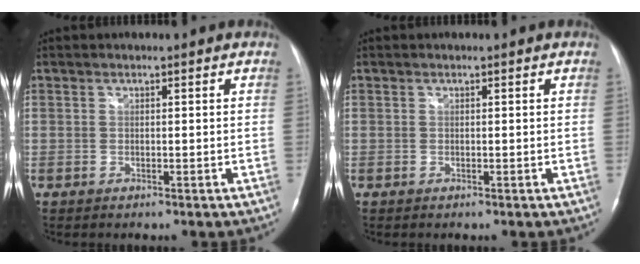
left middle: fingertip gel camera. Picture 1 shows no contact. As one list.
[{"total": 0.0}]